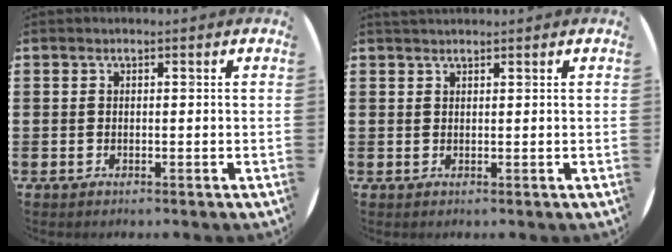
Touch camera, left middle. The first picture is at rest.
{"total": 0.8, "force": [0.8, 0.0, 0.1], "torque": [-0.002, 0.000, 0.015]}